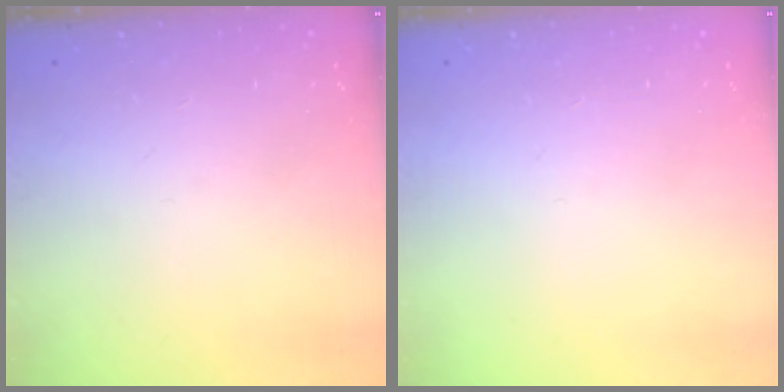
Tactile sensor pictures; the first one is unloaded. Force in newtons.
{"total": 0.0}